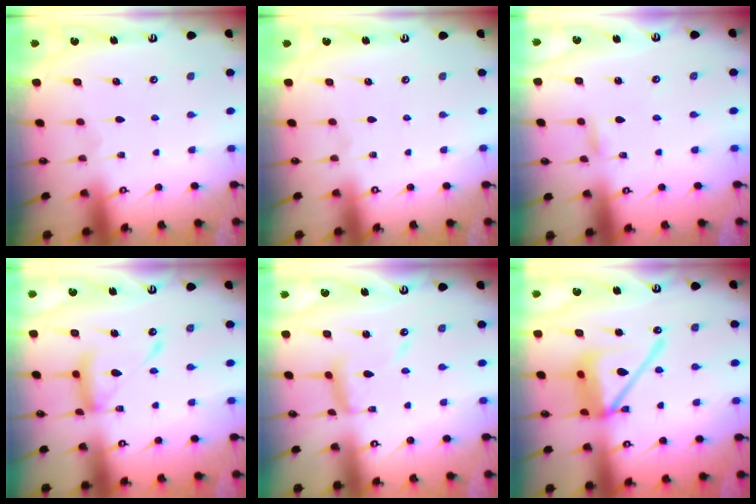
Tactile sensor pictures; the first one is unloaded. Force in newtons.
{"total": 0.6, "press": 0.5, "slide": 0.4}
{"total": 1.6, "press": 1.6, "slide": 0.1}
{"total": 13.3, "press": 13.3, "slide": 1.1}
{"total": 11.0, "press": 11.0, "slide": 0.8}
{"total": 16.5, "press": 16.4, "slide": 1.9}